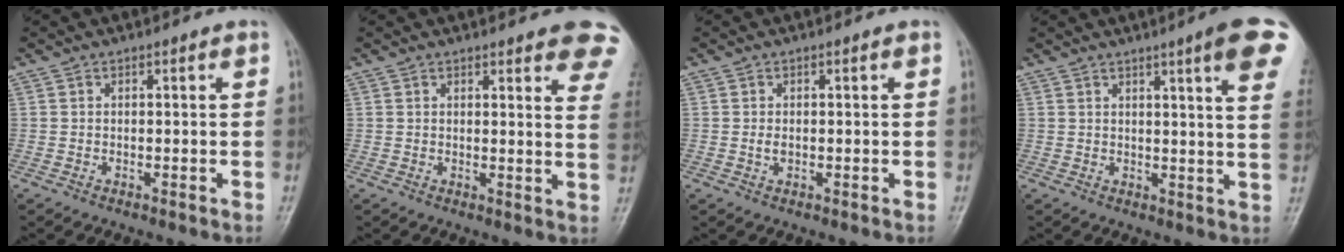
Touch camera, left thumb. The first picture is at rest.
{"total": 11.1, "force": [7.6, 2.8, 7.7], "torque": [-0.059, -0.030, 0.071]}
{"total": 1.1, "force": [-0.1, 0.7, 0.8], "torque": [-0.014, 0.002, -0.002]}
{"total": 12.4, "force": [6.6, 1.1, 10.5], "torque": [-0.118, -0.021, 0.069]}